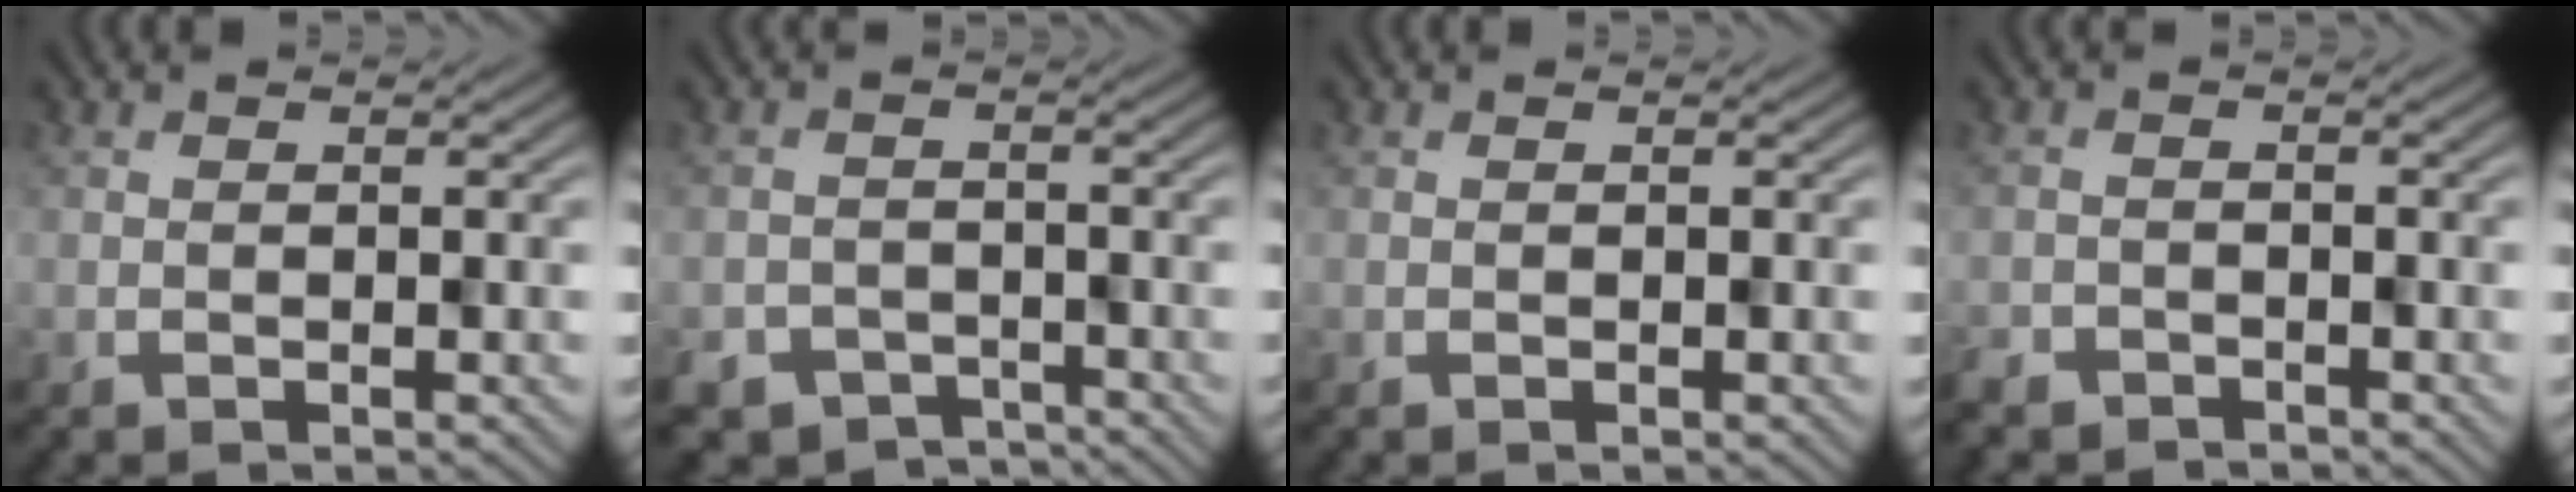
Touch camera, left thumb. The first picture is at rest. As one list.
[{"total": 4.9, "force": [-3.9, 2.8, 0.7], "torque": [-0.012, -0.012, -0.056]}, {"total": 0.0}, {"total": 2.6, "force": [-2.5, 1.0, 0.0], "torque": [0.004, -0.009, -0.044]}]